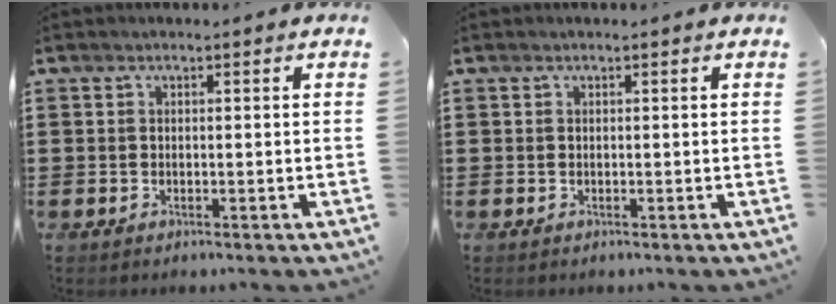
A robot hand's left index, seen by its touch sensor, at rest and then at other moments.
{"total": 0.0}